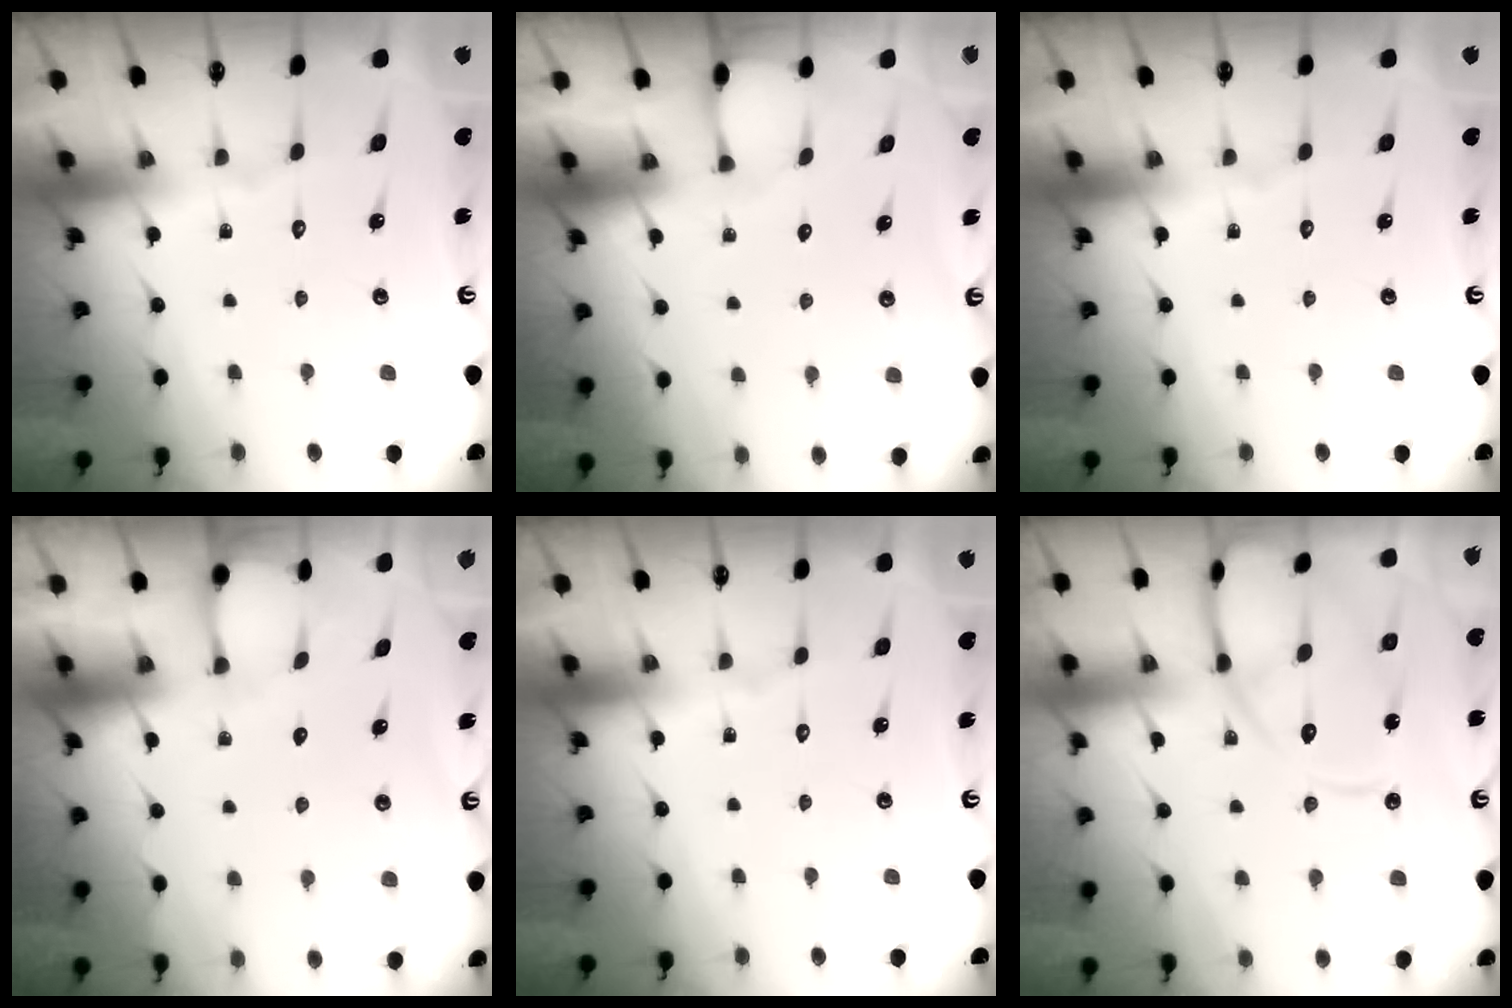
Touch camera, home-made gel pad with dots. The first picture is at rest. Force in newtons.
{"total": 1.0, "press": 0.9, "slide": 0.1}
{"total": 0.0}
{"total": 3.4, "press": 3.4, "slide": 0.3}
{"total": 0.0}
{"total": 13.6, "press": 13.5, "slide": 1.2}